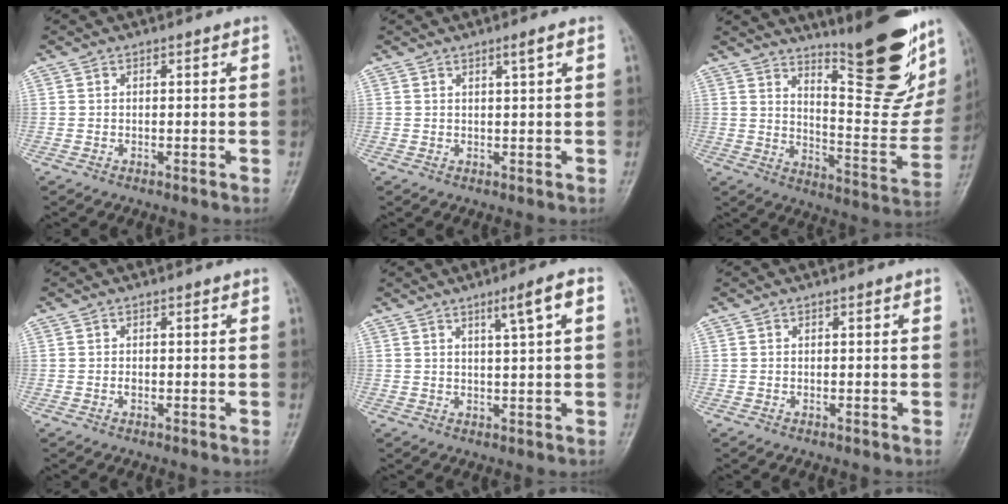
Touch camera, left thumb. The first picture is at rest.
{"total": 2.0, "force": [1.1, 0.0, 1.6], "torque": [-0.028, -0.007, 0.018]}
{"total": 23.6, "force": [15.9, 6.5, 16.2], "torque": [-0.189, -0.113, 0.230]}
{"total": 0.8, "force": [0.0, 0.5, 0.6], "torque": [-0.006, 0.001, -0.002]}
{"total": 5.1, "force": [2.3, 0.2, 4.6], "torque": [-0.075, -0.001, 0.039]}
{"total": 0.0}